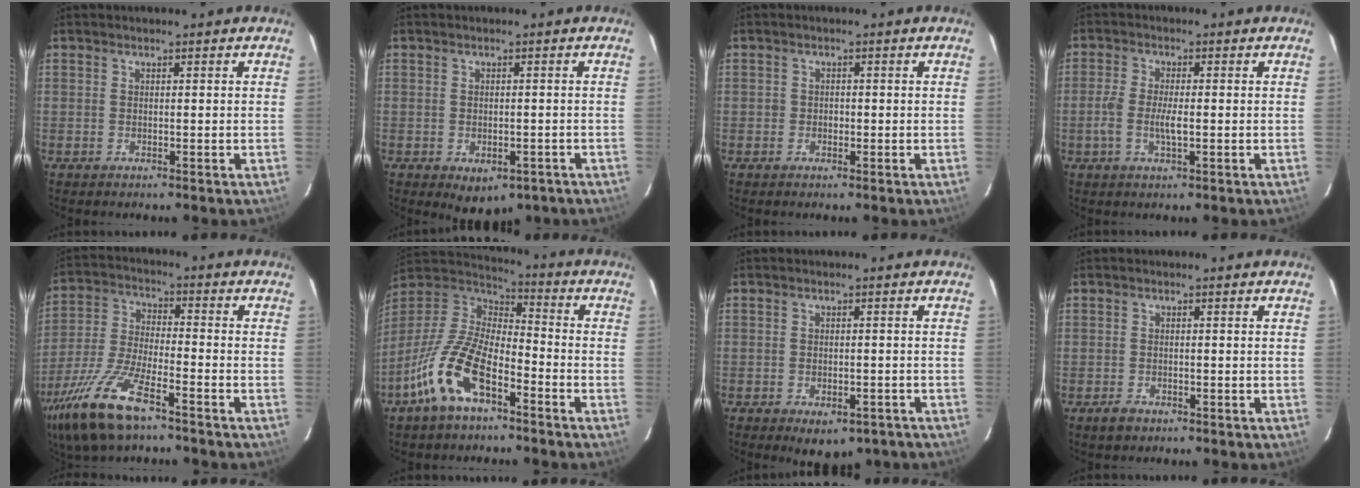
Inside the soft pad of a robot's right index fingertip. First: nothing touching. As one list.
[{"total": 5.9, "force": [-3.1, 4.0, 3.1], "torque": [-0.050, -0.004, -0.022]}, {"total": 1.3, "force": [-0.5, 1.2, 0.2], "torque": [-0.002, 0.001, -0.006]}, {"total": 4.5, "force": [-1.0, 1.4, 4.1], "torque": [-0.088, 0.000, -0.023]}, {"total": 16.3, "force": [-10.6, 5.0, 11.3], "torque": [-0.250, -0.032, -0.210]}, {"total": 16.8, "force": [-9.3, 7.2, 12.0], "torque": [-0.245, -0.011, -0.181]}, {"total": 7.5, "force": [-4.8, 4.1, 4.0], "torque": [-0.066, -0.005, -0.047]}, {"total": 2.2, "force": [-1.4, 1.5, 0.8], "torque": [-0.017, 0.000, -0.023]}]